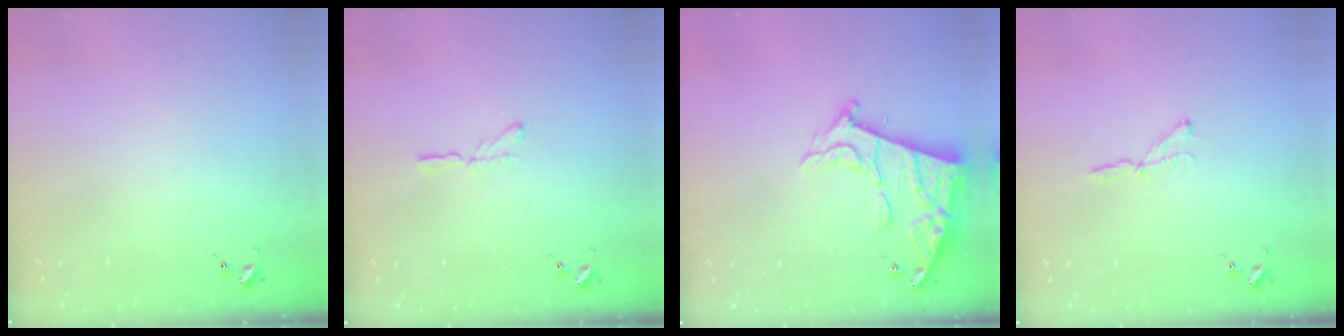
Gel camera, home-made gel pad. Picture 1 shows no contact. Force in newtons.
{"total": 2.9, "press": 2.9, "slide": 0.3}
{"total": 14.0, "press": 13.9, "slide": 1.1}
{"total": 3.9, "press": 3.9, "slide": 0.4}